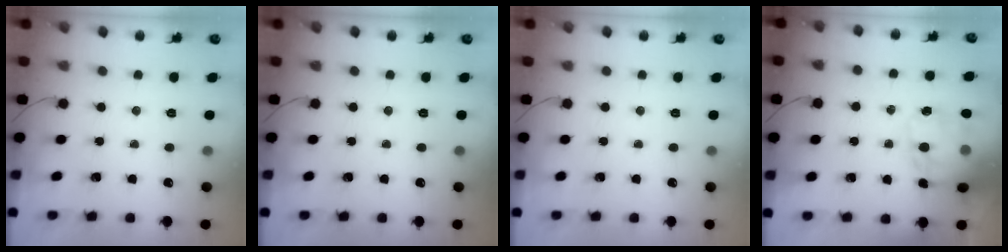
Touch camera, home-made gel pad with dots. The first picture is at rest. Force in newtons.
{"total": 0.0}
{"total": 0.0}
{"total": 16.5, "press": 16.0, "slide": 4.1}